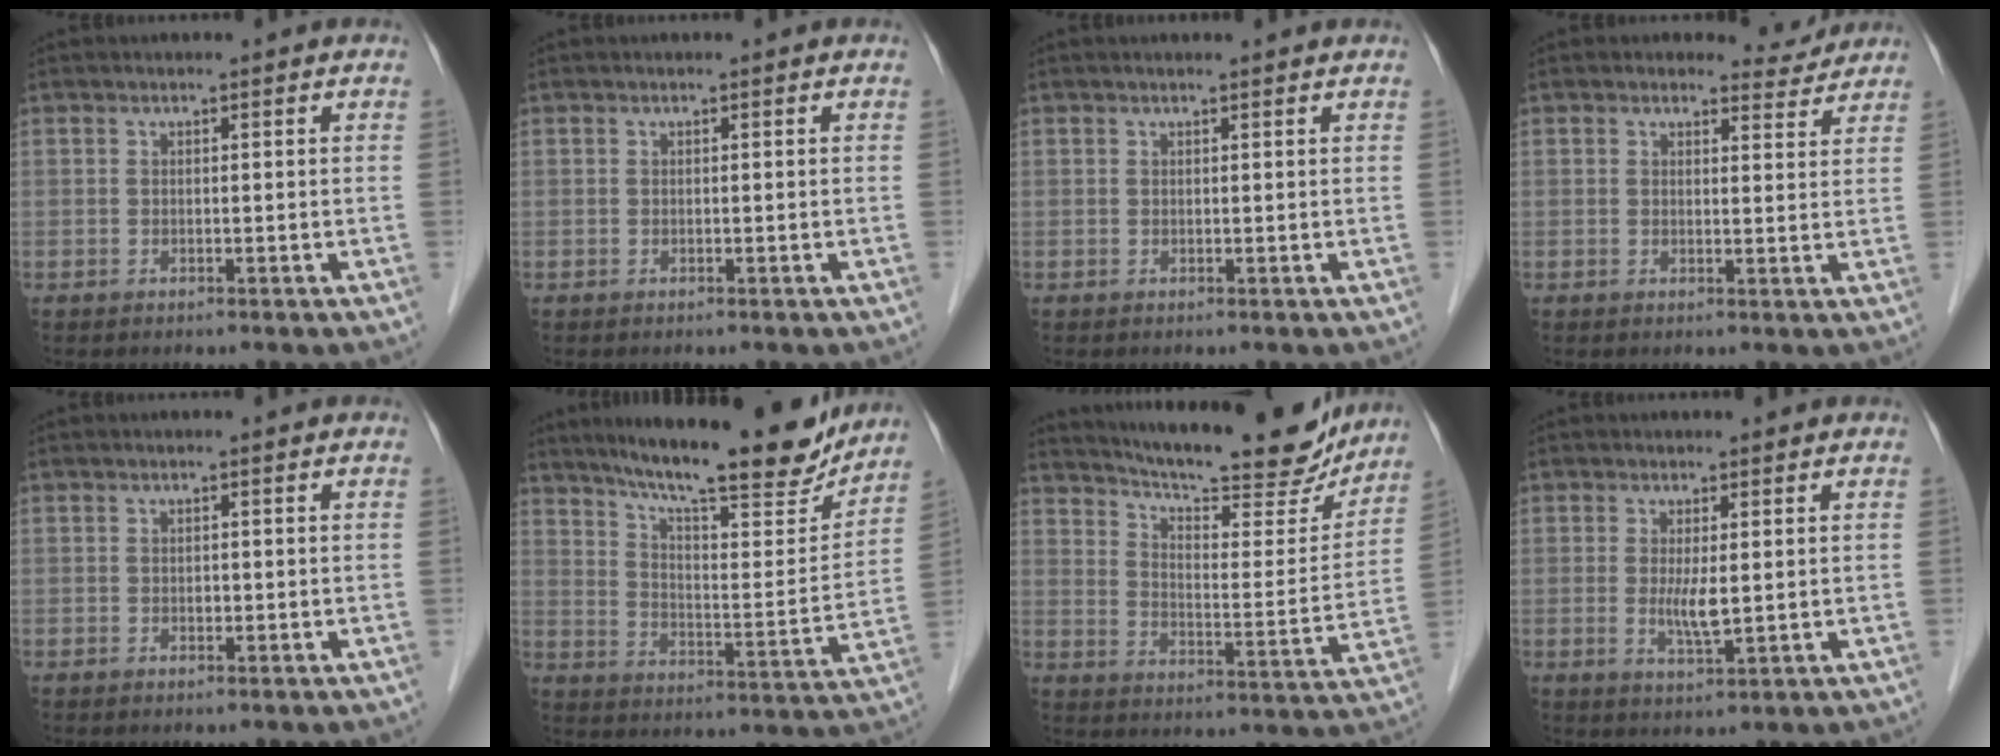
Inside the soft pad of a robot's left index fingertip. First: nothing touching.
{"total": 0.0}
{"total": 2.2, "force": [2.0, 0.0, 0.8], "torque": [-0.009, 0.010, 0.022]}
{"total": 2.9, "force": [2.7, 1.0, -0.5], "torque": [0.004, -0.015, 0.025]}
{"total": 0.7, "force": [-0.3, 0.5, 0.4], "torque": [-0.007, -0.002, -0.006]}
{"total": 21.5, "force": [17.9, 3.4, 11.5], "torque": [-0.179, -0.012, 0.258]}
{"total": 22.7, "force": [20.0, 4.3, 9.9], "torque": [-0.150, -0.021, 0.269]}
{"total": 3.4, "force": [0.1, 0.6, 3.3], "torque": [-0.066, -0.012, 0.006]}